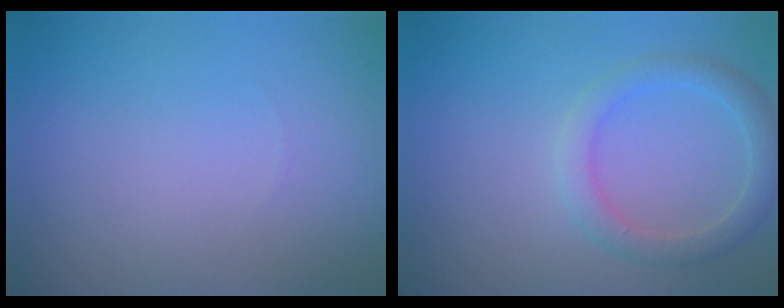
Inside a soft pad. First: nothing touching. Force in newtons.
{"total": 2.5, "press": 2.5, "slide": 0.1}